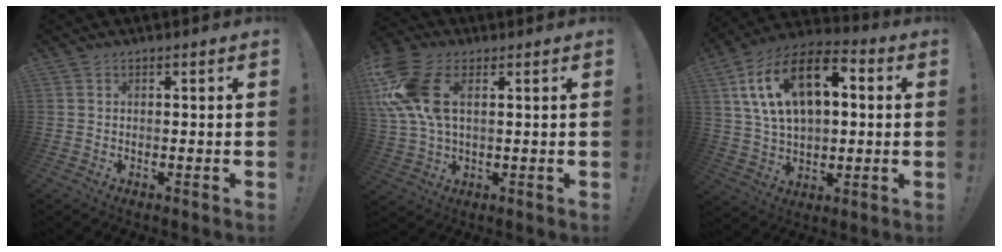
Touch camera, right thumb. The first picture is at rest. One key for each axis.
{"total": 15.1, "fx": 4.6, "fy": 8.7, "fz": 11.5, "tx": -0.244, "ty": -0.008, "tz": 0.088}
{"total": 19.6, "fx": 6.3, "fy": 11.8, "fz": 14.3, "tx": -0.244, "ty": -0.011, "tz": 0.112}